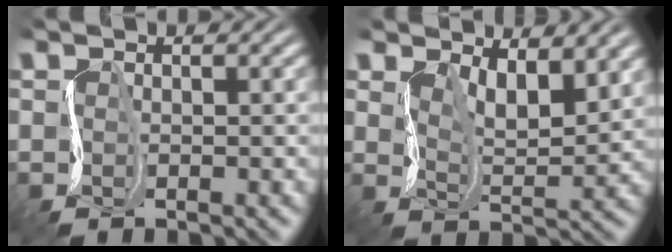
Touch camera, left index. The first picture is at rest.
{"total": 4.9, "force": [2.5, 2.1, 3.7], "torque": [-0.067, -0.013, 0.039]}